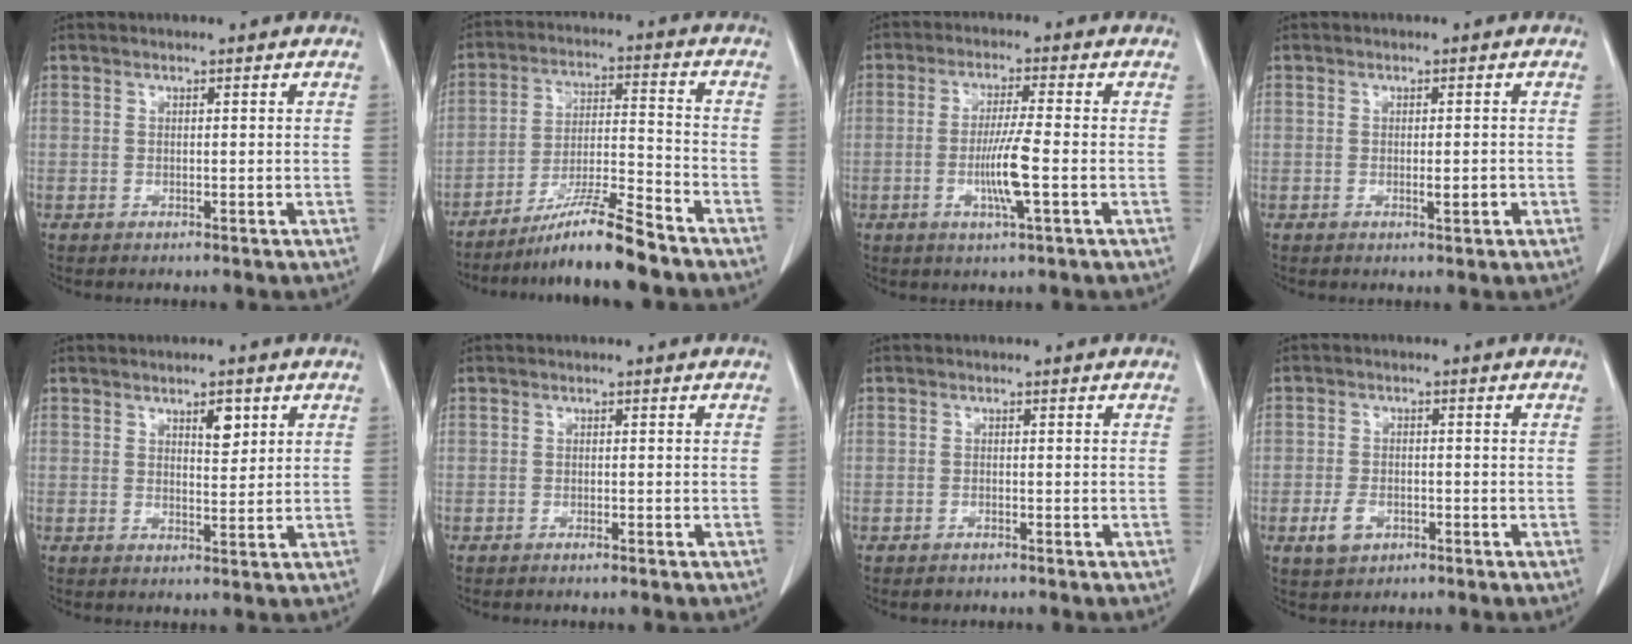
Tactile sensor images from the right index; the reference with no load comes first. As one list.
[{"total": 10.5, "force": [-8.5, -0.6, 6.0], "torque": [-0.106, -0.013, -0.152]}, {"total": 6.6, "force": [-1.6, -0.4, 6.4], "torque": [-0.121, -0.009, -0.031]}, {"total": 1.7, "force": [-0.5, 0.3, 1.5], "torque": [-0.024, -0.002, -0.005]}, {"total": 3.0, "force": [1.6, 1.1, 2.4], "torque": [-0.036, -0.004, 0.027]}, {"total": 0.8, "force": [-0.6, 0.0, 0.5], "torque": [-0.016, -0.002, -0.009]}, {"total": 1.4, "force": [-1.1, 0.6, 0.5], "torque": [-0.013, -0.002, -0.013]}, {"total": 3.8, "force": [-1.8, 2.5, 2.2], "torque": [-0.048, -0.001, -0.025]}]